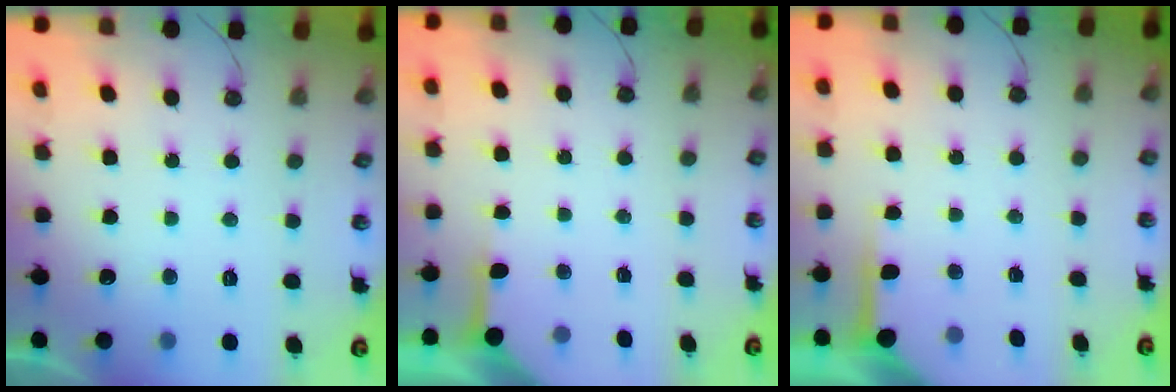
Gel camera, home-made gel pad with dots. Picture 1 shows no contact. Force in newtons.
{"total": 3.8, "press": 3.7, "slide": 0.4}
{"total": 5.7, "press": 5.6, "slide": 0.5}